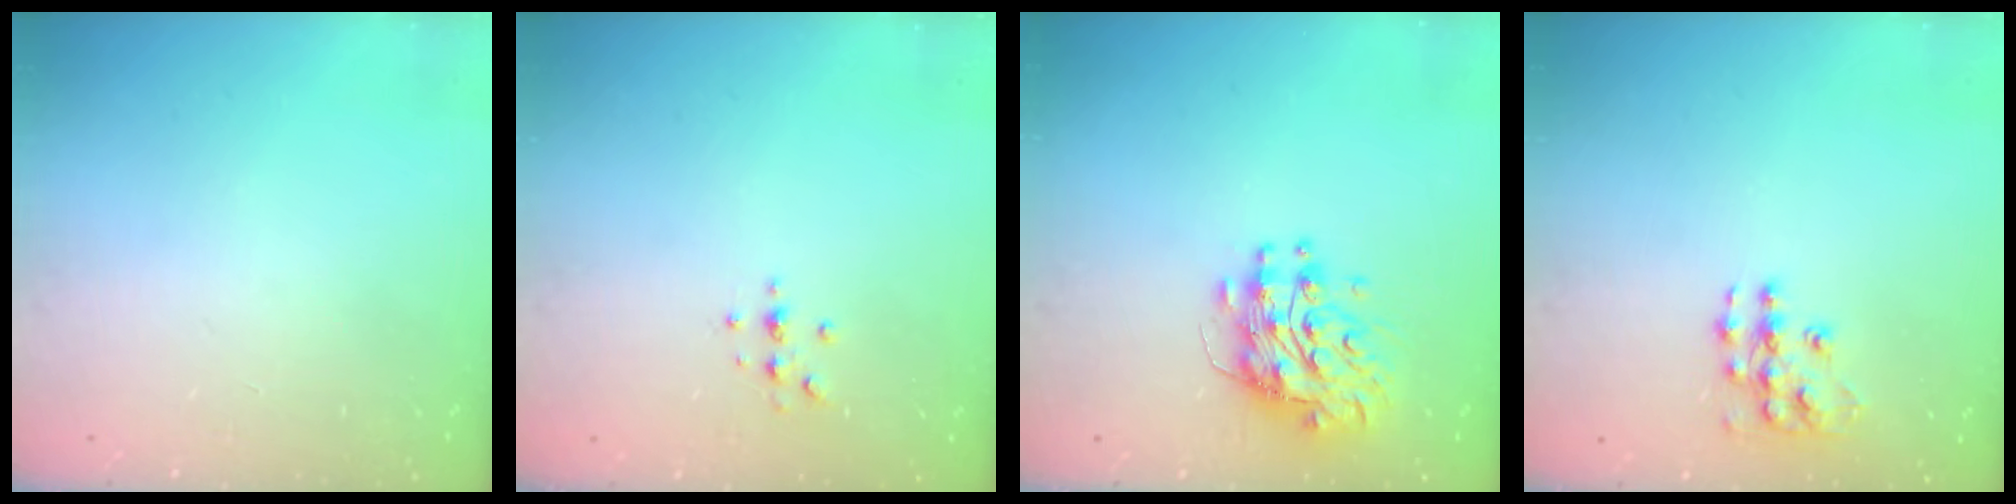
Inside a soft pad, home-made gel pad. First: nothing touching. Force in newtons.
{"total": 3.3, "press": 3.2, "slide": 0.4}
{"total": 9.9, "press": 9.9, "slide": 0.9}
{"total": 10.0, "press": 10.0, "slide": 0.7}